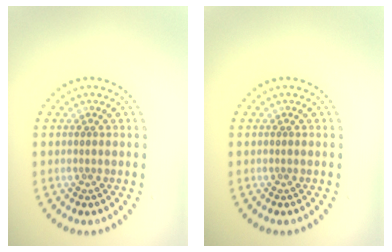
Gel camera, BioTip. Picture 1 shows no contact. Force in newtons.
{"total": 0.0}